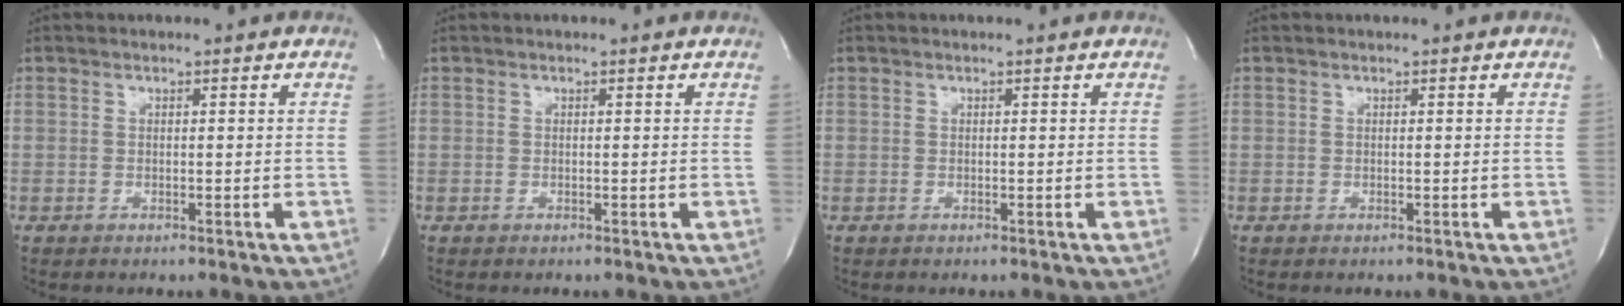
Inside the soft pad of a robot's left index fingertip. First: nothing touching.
{"total": 0.0}
{"total": 0.0}
{"total": 0.0}